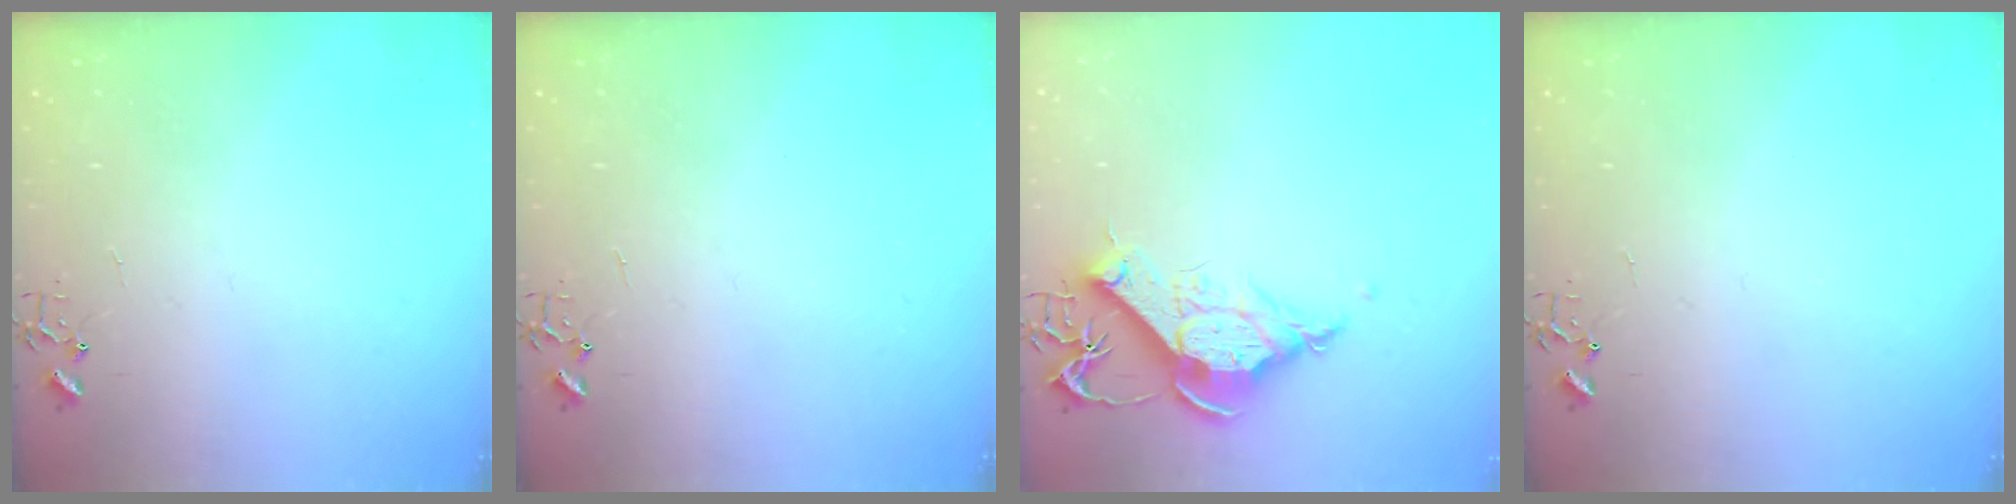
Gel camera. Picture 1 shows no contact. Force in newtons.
{"total": 0.0}
{"total": 12.9, "press": 12.8, "slide": 1.5}
{"total": 0.0}